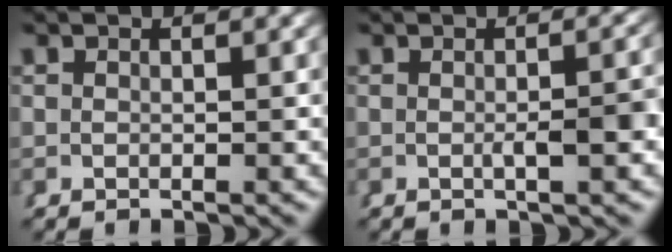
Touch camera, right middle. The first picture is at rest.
{"total": 2.7, "force": [-1.0, 0.3, 2.5], "torque": [-0.043, -0.002, -0.015]}